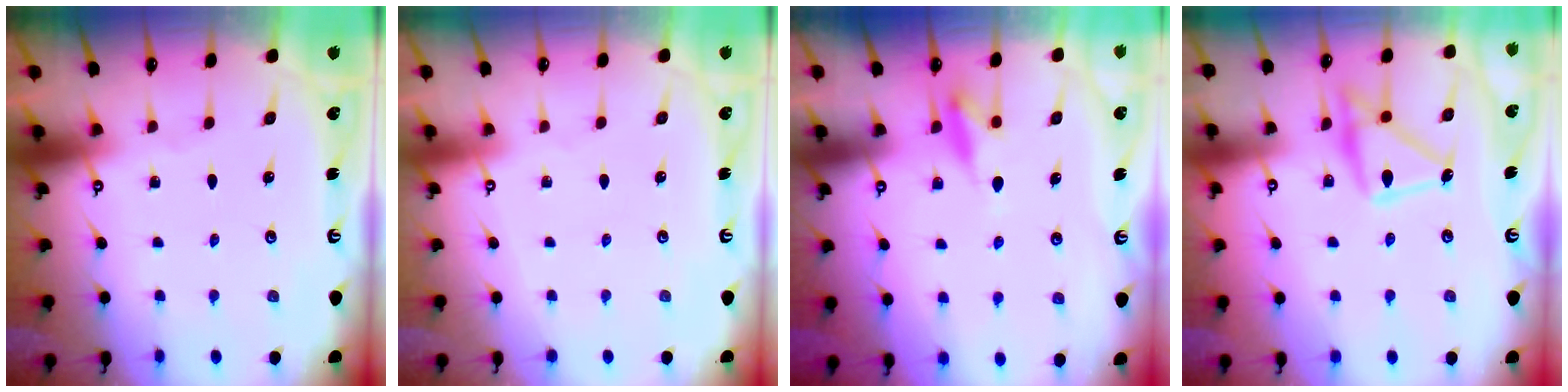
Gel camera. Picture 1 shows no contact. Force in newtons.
{"total": 4.0, "press": 4.0, "slide": 0.2}
{"total": 8.0, "press": 7.9, "slide": 0.9}
{"total": 16.8, "press": 16.8, "slide": 1.0}